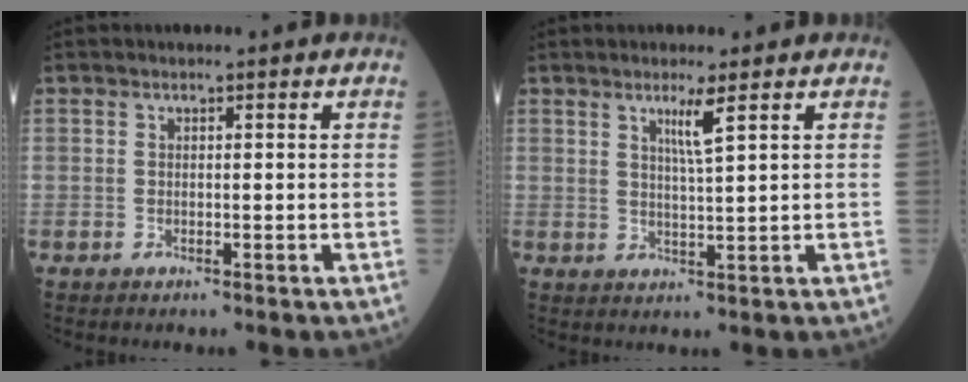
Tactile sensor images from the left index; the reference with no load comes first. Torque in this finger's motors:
{"motor_torque": [0.66, -0.41, 0.13, 0.04]}